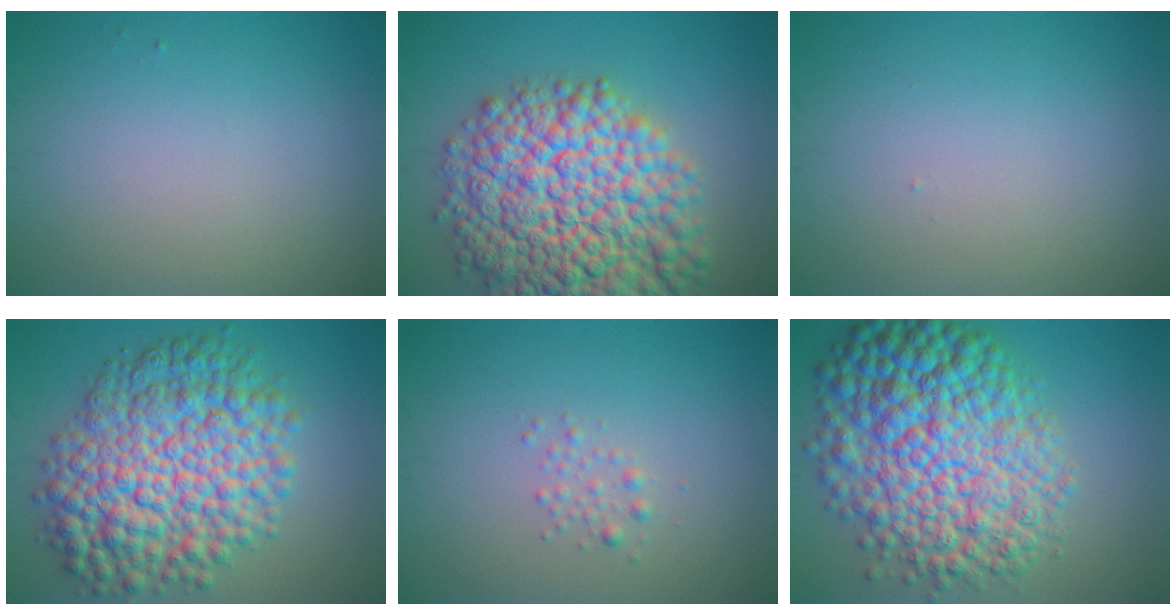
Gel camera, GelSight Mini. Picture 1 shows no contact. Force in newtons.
{"total": 15.1, "press": 15.0, "slide": 0.6}
{"total": 0.0}
{"total": 11.7, "press": 11.7, "slide": 0.2}
{"total": 1.1, "press": 1.1, "slide": 0.0}
{"total": 13.1, "press": 13.1, "slide": 0.2}